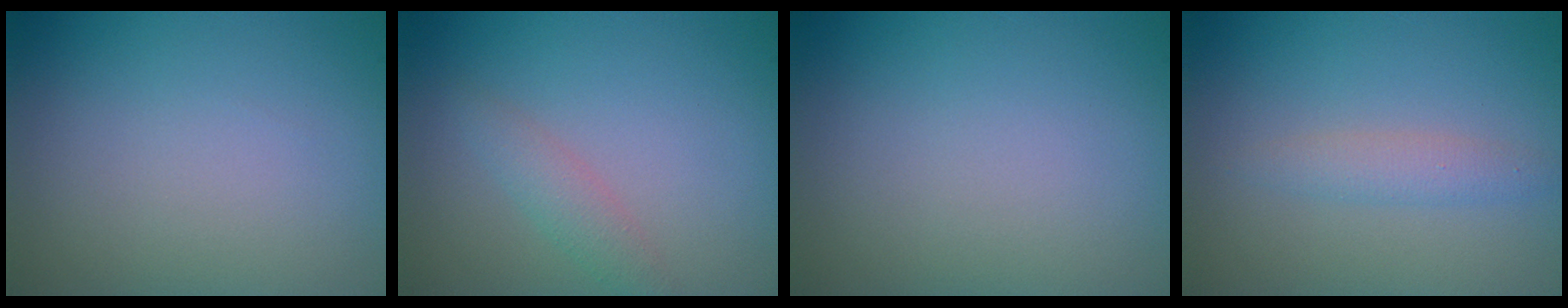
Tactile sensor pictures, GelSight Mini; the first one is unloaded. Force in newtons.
{"total": 1.6, "press": 1.6, "slide": 0.1}
{"total": 0.0}
{"total": 1.6, "press": 1.6, "slide": 0.0}